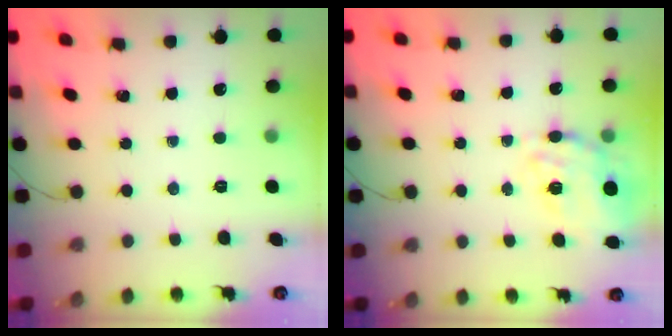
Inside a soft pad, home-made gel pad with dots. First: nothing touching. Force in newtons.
{"total": 16.5, "press": 16.2, "slide": 3.2}